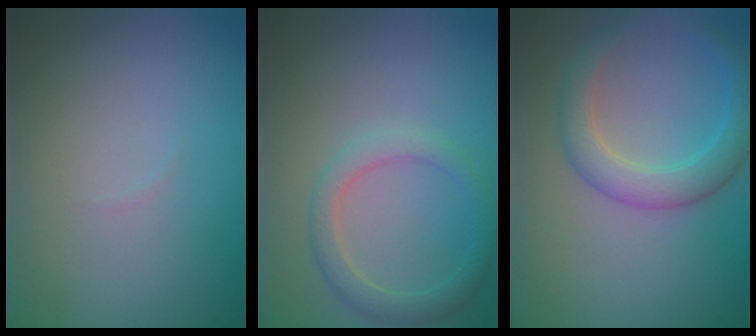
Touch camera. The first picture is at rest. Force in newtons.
{"total": 2.4, "press": 2.4, "slide": 0.2}
{"total": 3.8, "press": 3.8, "slide": 0.0}